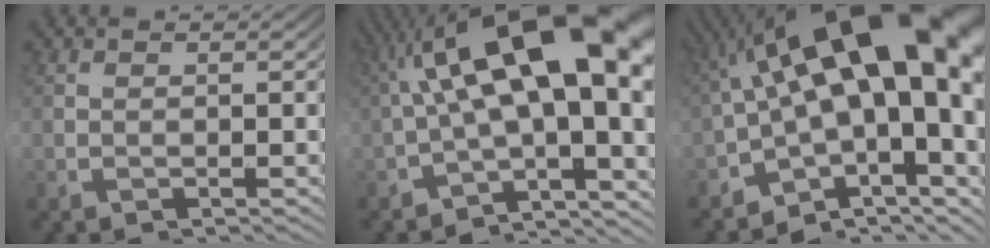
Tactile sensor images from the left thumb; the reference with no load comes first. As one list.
[{"total": 11.8, "force": [0.5, 5.0, 10.7], "torque": [-0.171, 0.018, 0.000]}, {"total": 14.9, "force": [0.8, 7.3, 13.0], "torque": [-0.199, 0.028, 0.002]}]